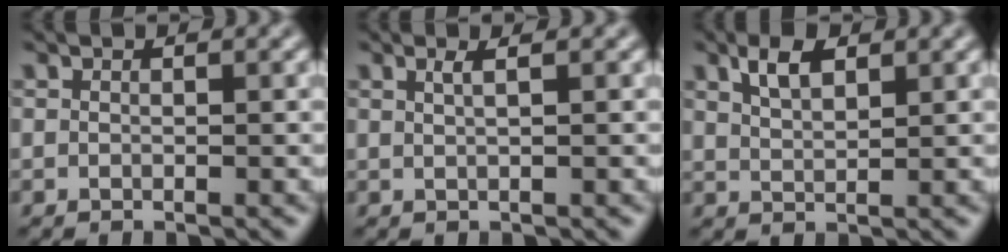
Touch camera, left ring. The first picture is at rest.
{"total": 1.4, "force": [0.6, 0.4, 1.1], "torque": [-0.014, 0.001, 0.006]}
{"total": 2.8, "force": [1.7, 1.2, 1.9], "torque": [-0.040, 0.003, 0.034]}